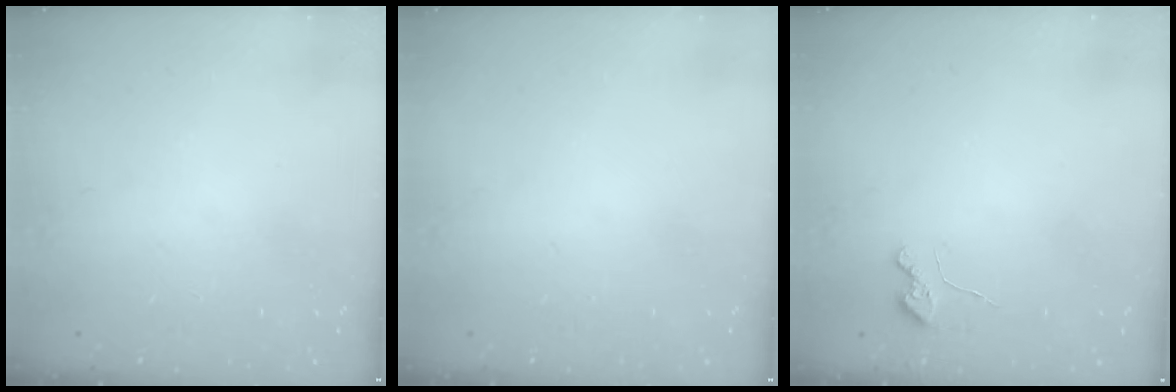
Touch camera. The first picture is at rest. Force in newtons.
{"total": 0.0}
{"total": 4.1, "press": 4.1, "slide": 0.4}